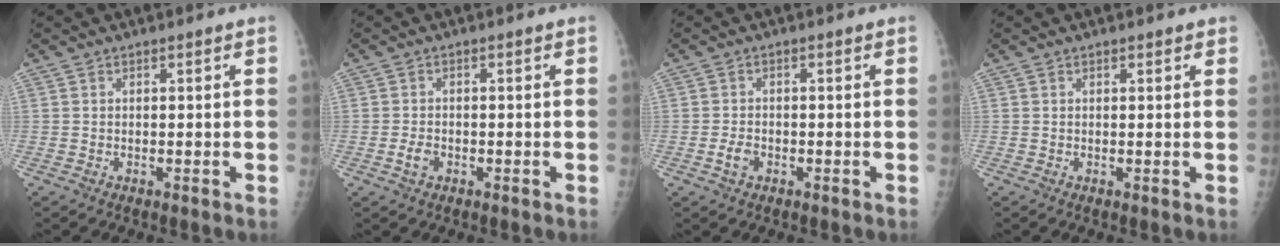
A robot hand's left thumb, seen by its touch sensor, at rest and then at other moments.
{"total": 2.2, "force": [-0.9, 1.5, 1.3], "torque": [-0.023, 0.002, -0.015]}
{"total": 2.4, "force": [-1.0, 1.6, 1.5], "torque": [-0.026, 0.004, -0.018]}
{"total": 1.1, "force": [0.8, 0.5, 0.6], "torque": [-0.003, -0.003, 0.008]}